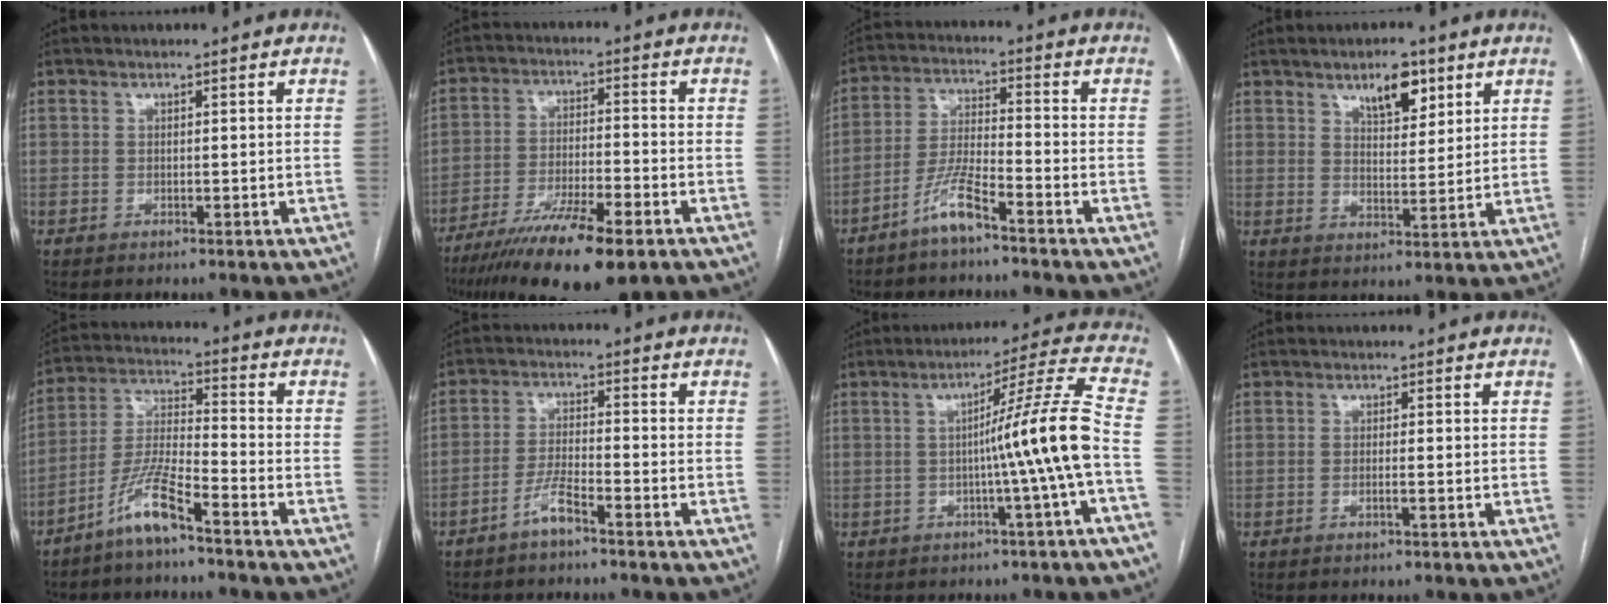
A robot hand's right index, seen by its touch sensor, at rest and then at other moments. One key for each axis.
{"total": 14.3, "fx": -9.7, "fy": 2.4, "fz": 10.3, "tx": -0.182, "ty": -0.031, "tz": -0.163}
{"total": 6.5, "fx": -4.7, "fy": 0.5, "fz": 4.4, "tx": -0.099, "ty": -0.003, "tz": -0.094}
{"total": 6.5, "fx": 4.0, "fy": 2.6, "fz": 4.4, "tx": -0.073, "ty": 0.002, "tz": 0.066}
{"total": 8.4, "fx": -6.0, "fy": 0.5, "fz": 5.9, "tx": -0.131, "ty": -0.011, "tz": -0.122}
{"total": 4.2, "fx": -3.1, "fy": 0.3, "fz": 2.7, "tx": -0.059, "ty": 0.003, "tz": -0.062}
{"total": 10.9, "fx": -2.1, "fy": -2.7, "fz": 10.3, "tx": -0.148, "ty": 0.010, "tz": -0.031}
{"total": 1.0, "fx": -0.4, "fy": 0.0, "fz": 1.0, "tx": -0.019, "ty": 0.000, "tz": -0.007}